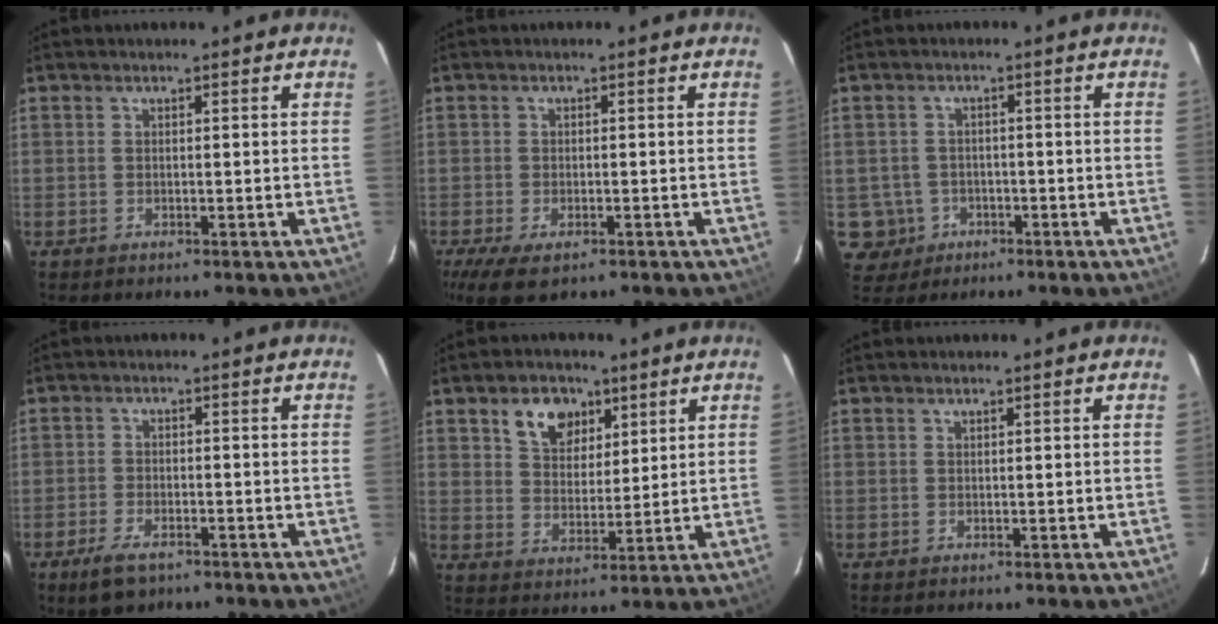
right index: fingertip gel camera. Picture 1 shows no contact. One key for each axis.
{"total": 7.0, "fx": -4.1, "fy": 3.3, "fz": 4.6, "tx": -0.105, "ty": -0.030, "tz": -0.070}
{"total": 5.7, "fx": -1.8, "fy": 5.4, "fz": 0.6, "tx": -0.022, "ty": 0.018, "tz": -0.020}
{"total": 4.5, "fx": -3.2, "fy": 2.1, "fz": 2.5, "tx": -0.060, "ty": -0.008, "tz": -0.054}
{"total": 8.4, "fx": 4.6, "fy": 5.8, "fz": 4.0, "tx": -0.070, "ty": 0.017, "tz": 0.084}
{"total": 0.0}